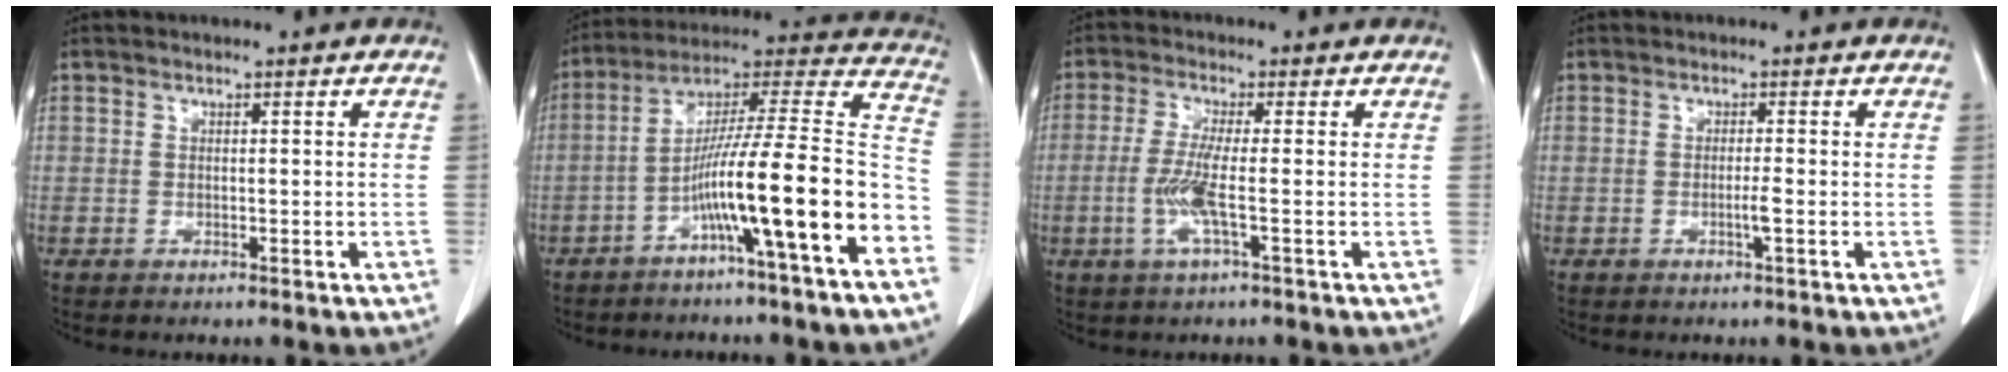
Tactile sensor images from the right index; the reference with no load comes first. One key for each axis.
{"total": 18.3, "fx": -7.6, "fy": -0.4, "fz": 16.6, "tx": -0.251, "ty": 0.017, "tz": -0.131}
{"total": 5.4, "fx": -1.4, "fy": -0.2, "fz": 5.2, "tx": -0.114, "ty": -0.012, "tz": -0.031}
{"total": 1.6, "fx": -0.5, "fy": -0.2, "fz": 1.5, "tx": -0.030, "ty": -0.003, "tz": -0.009}